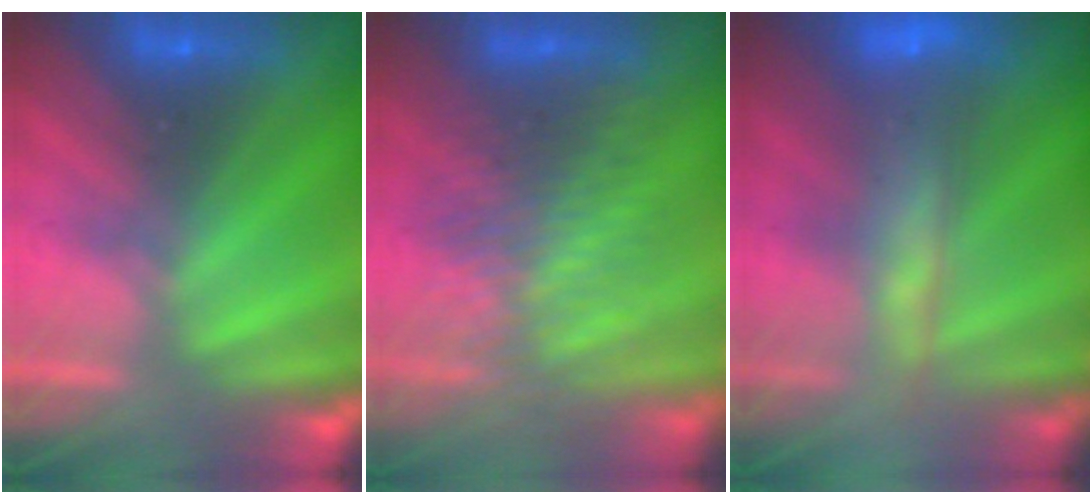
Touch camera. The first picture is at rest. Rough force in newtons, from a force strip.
{"total": 3.2}
{"total": 5.9}